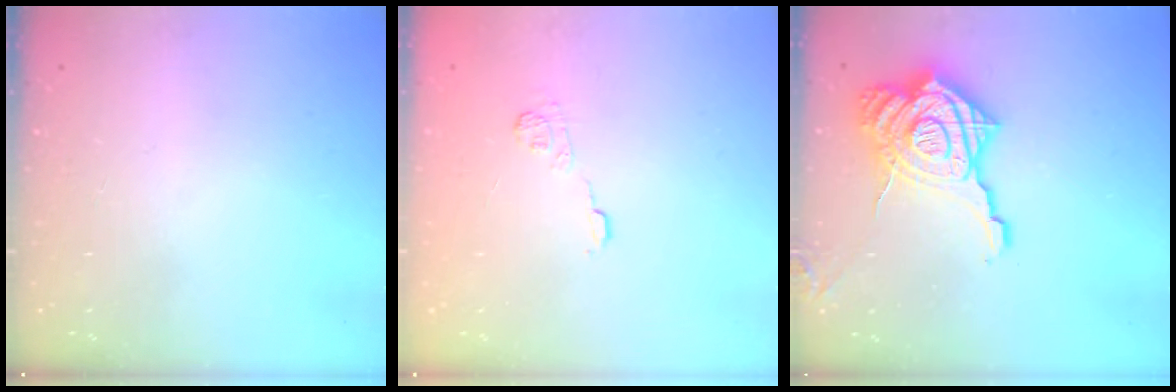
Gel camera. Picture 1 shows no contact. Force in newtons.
{"total": 4.6, "press": 4.4, "slide": 1.3}
{"total": 24.8, "press": 24.6, "slide": 3.2}